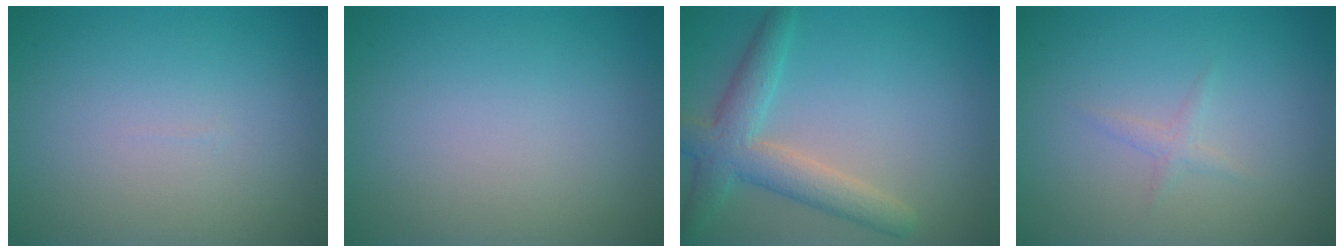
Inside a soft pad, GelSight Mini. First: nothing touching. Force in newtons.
{"total": 0.0}
{"total": 4.5, "press": 4.5, "slide": 0.2}
{"total": 0.9, "press": 0.9, "slide": 0.1}